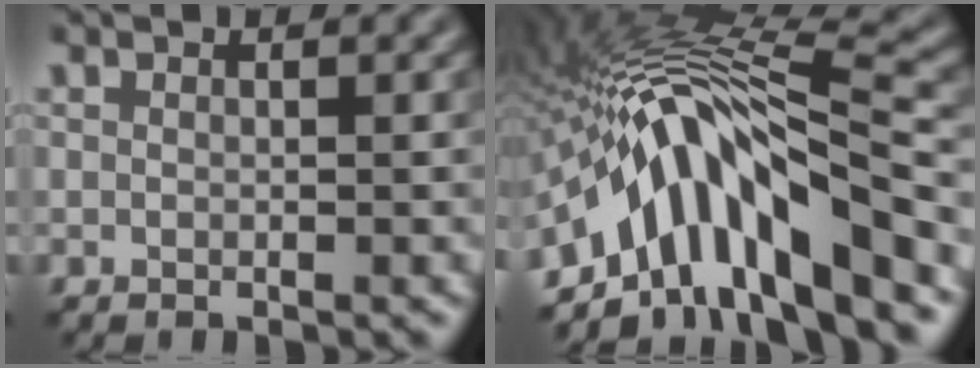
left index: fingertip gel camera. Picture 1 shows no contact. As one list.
[{"total": 13.3, "force": [-6.0, 3.6, 11.3], "torque": [-0.184, 0.023, -0.096]}]